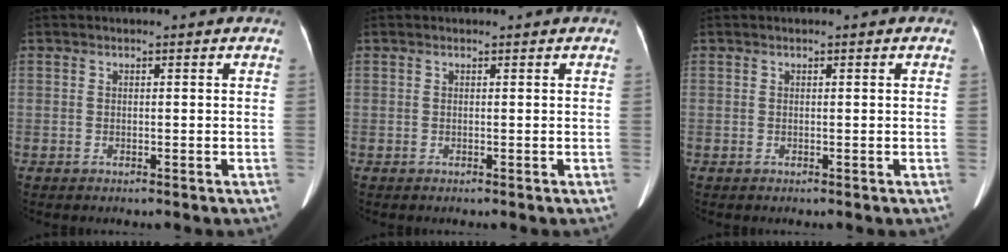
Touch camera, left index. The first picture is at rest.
{"total": 0.0}
{"total": 0.0}